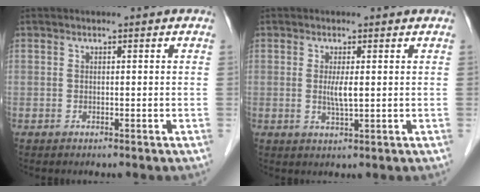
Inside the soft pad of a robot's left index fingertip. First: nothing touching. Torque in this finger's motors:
{"motor_torque": [0.69, 0.04, 0.14, 0.04]}